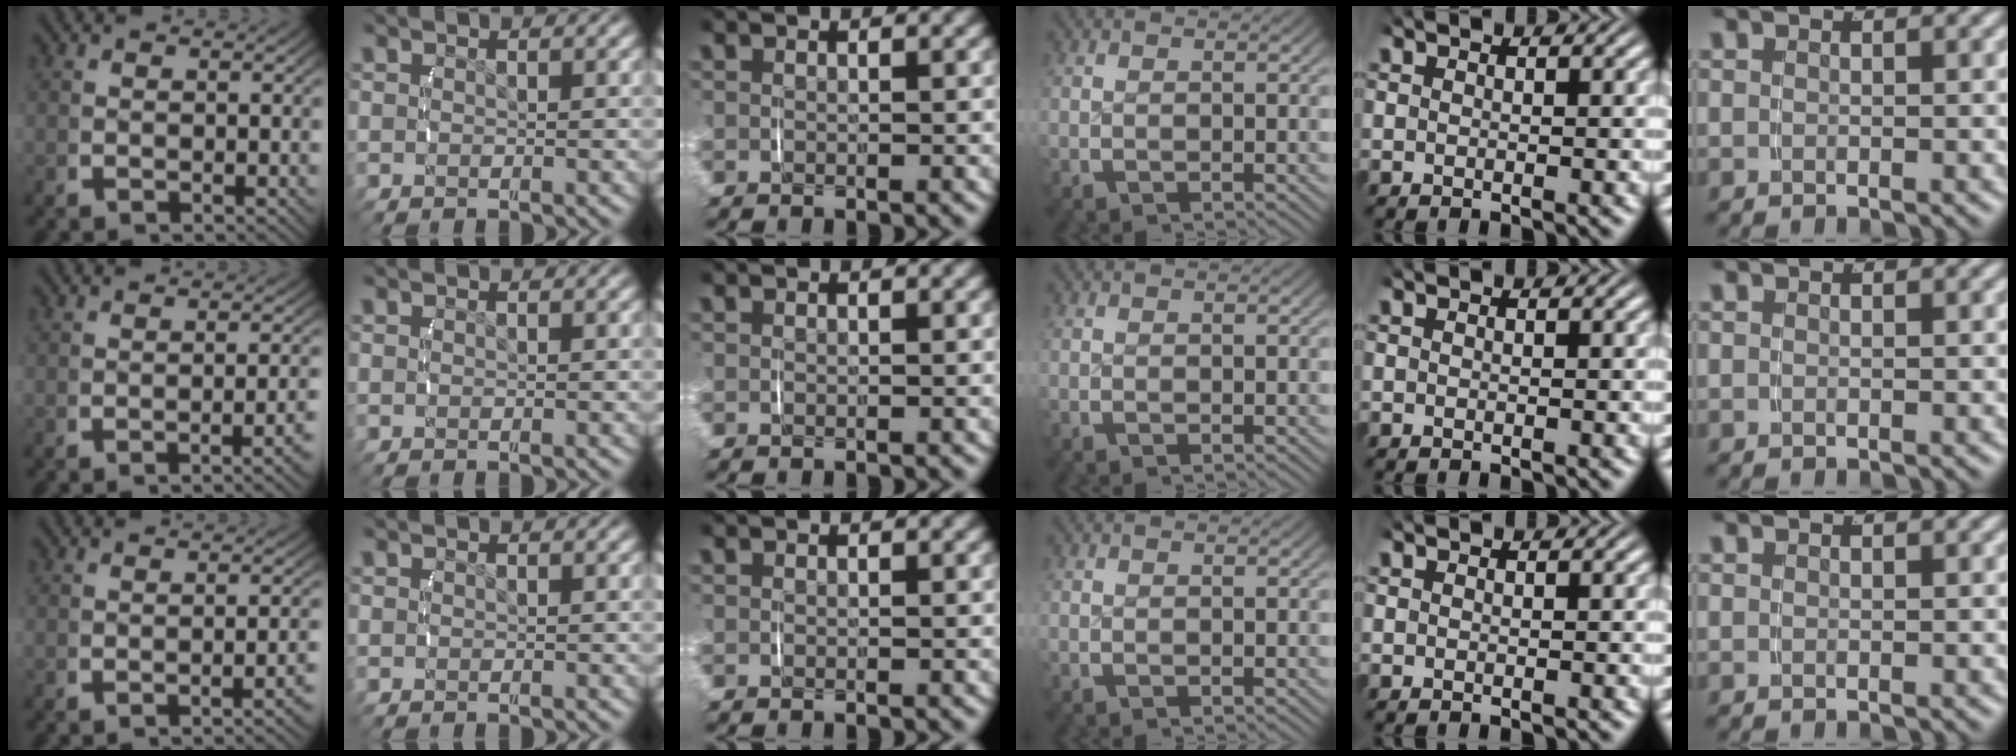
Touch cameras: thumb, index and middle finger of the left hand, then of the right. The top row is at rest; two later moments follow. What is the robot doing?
{"motion": "lift_and_place", "object": "measuring cup"}